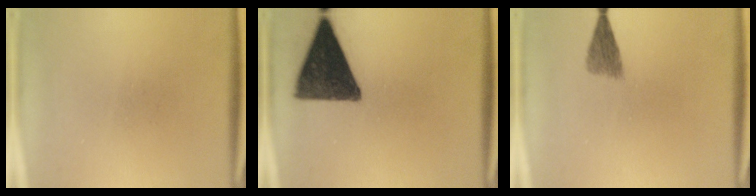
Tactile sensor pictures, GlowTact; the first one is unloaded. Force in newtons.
{"total": 14.0}
{"total": 2.9}